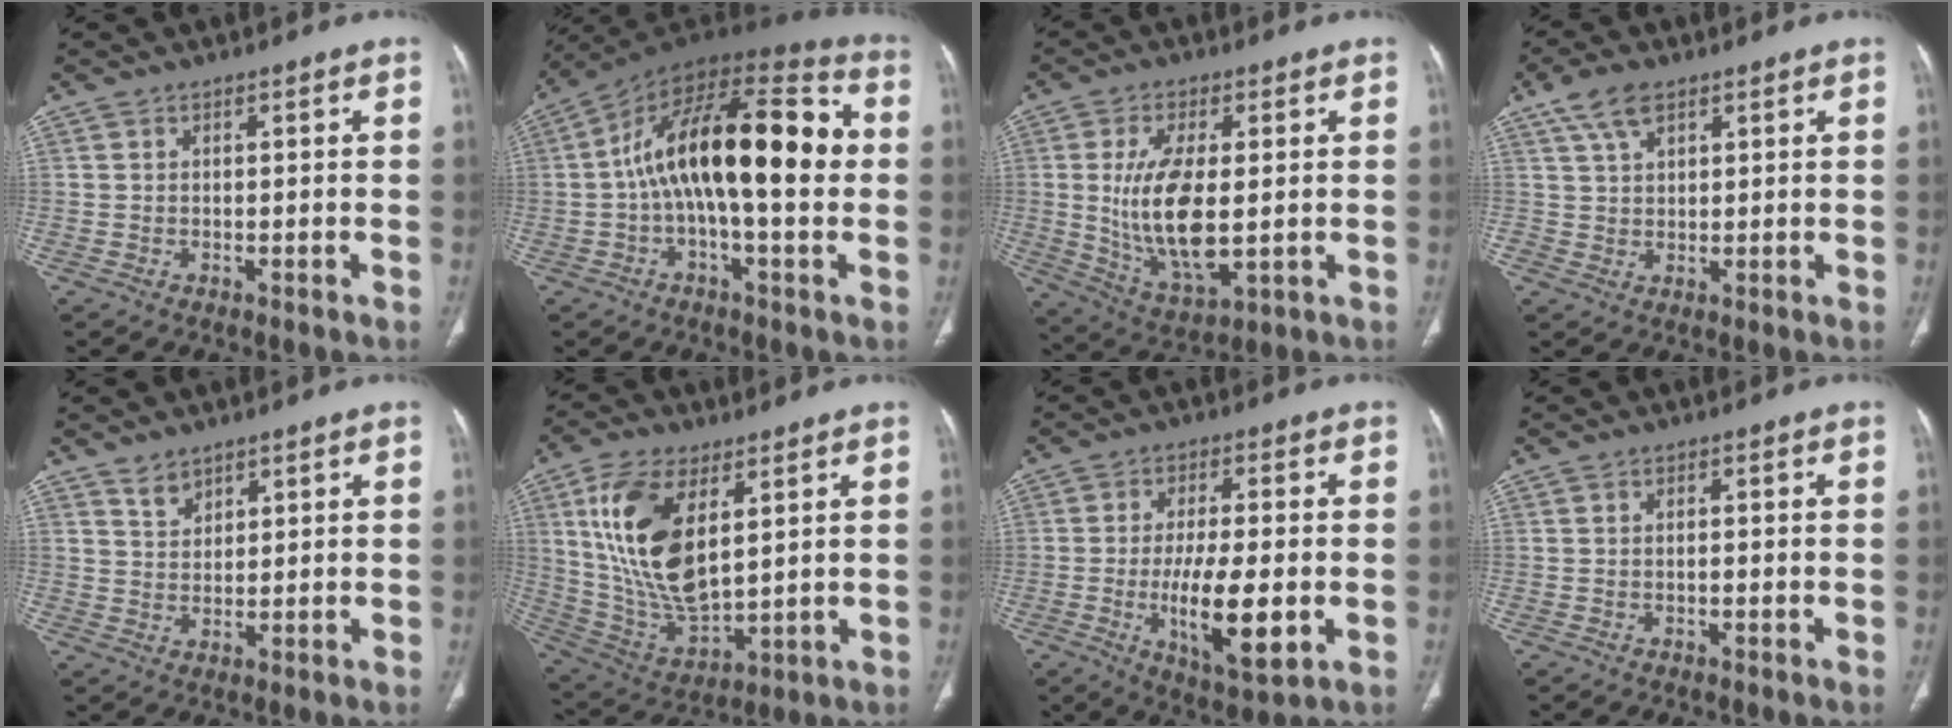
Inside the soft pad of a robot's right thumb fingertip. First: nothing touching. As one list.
[{"total": 24.3, "force": [1.0, 9.6, 22.2], "torque": [-0.349, 0.044, 0.004]}, {"total": 13.8, "force": [0.4, 6.0, 12.4], "torque": [-0.239, -0.019, 0.021]}, {"total": 5.6, "force": [3.2, 3.0, 3.4], "torque": [-0.058, 0.001, 0.065]}, {"total": 3.2, "force": [2.5, 1.8, 0.8], "torque": [0.000, -0.019, 0.049]}, {"total": 18.2, "force": [6.0, 8.8, 14.8], "torque": [-0.283, -0.026, 0.127]}, {"total": 13.5, "force": [-2.7, 4.3, 12.5], "torque": [-0.211, -0.013, -0.040]}, {"total": 0.6, "force": [-0.2, 0.2, 0.5], "torque": [-0.010, 0.001, -0.004]}]